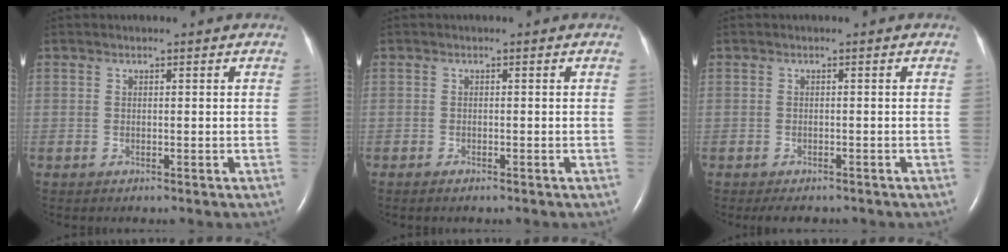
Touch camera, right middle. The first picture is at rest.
{"total": 0.7, "force": [-0.6, 0.2, 0.4], "torque": [-0.015, -0.002, -0.007]}
{"total": 3.4, "force": [-2.9, 1.3, 1.4], "torque": [-0.016, -0.005, -0.033]}